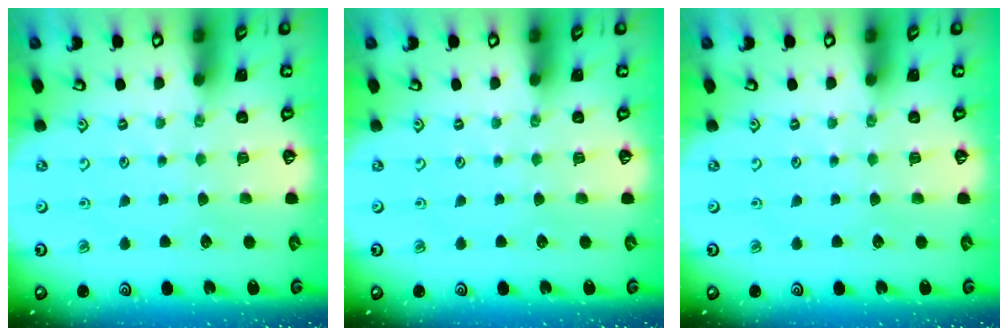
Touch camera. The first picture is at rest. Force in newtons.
{"total": 0.0}
{"total": 0.0}